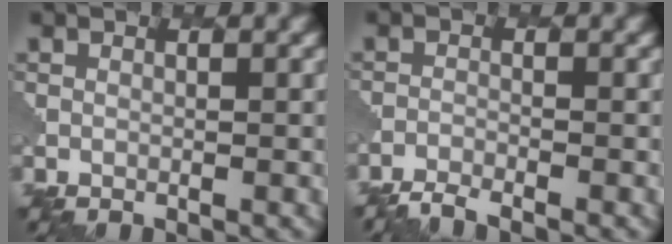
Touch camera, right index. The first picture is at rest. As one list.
[{"total": 2.7, "force": [-2.5, 0.3, 0.7], "torque": [-0.018, 0.000, -0.055]}]